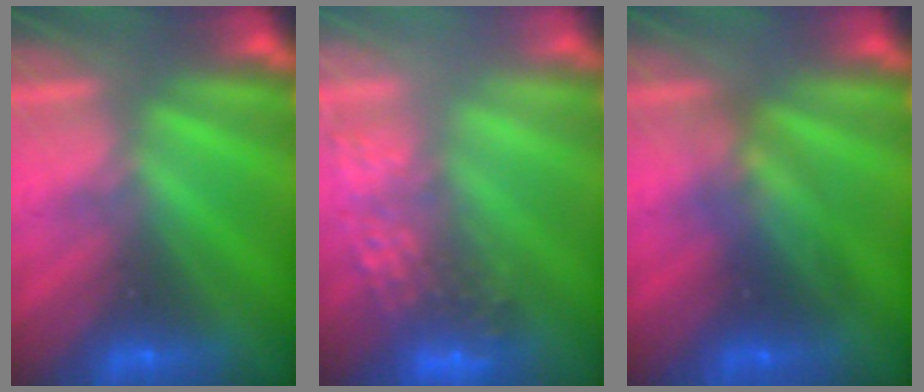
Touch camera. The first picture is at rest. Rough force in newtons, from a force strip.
{"total": 6.7}
{"total": 2.9}